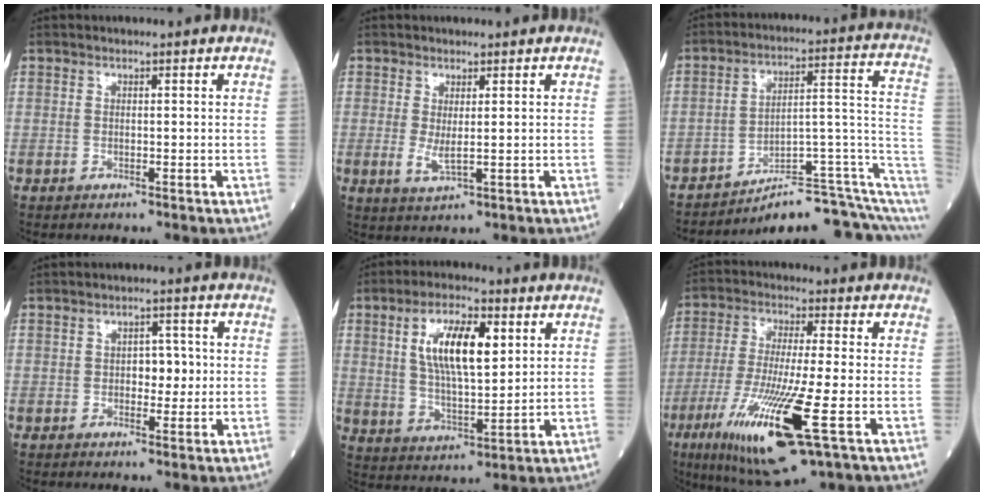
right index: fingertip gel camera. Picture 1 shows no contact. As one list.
[{"total": 2.9, "force": [0.1, 0.8, 2.8], "torque": [-0.051, -0.008, 0.009]}, {"total": 12.9, "force": [-9.5, 2.2, 8.4], "torque": [-0.082, 0.081, -0.133]}, {"total": 3.5, "force": [0.1, 2.1, 2.8], "torque": [-0.033, 0.006, 0.002]}, {"total": 11.4, "force": [3.8, 3.6, 10.1], "torque": [-0.193, 0.007, 0.071]}, {"total": 16.7, "force": [-6.3, 1.4, 15.4], "torque": [-0.328, -0.045, -0.111]}]